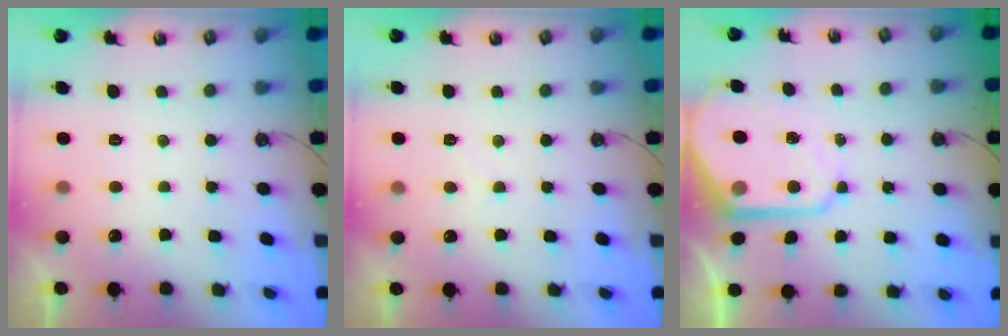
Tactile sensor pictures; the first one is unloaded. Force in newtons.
{"total": 3.5, "press": 3.5, "slide": 0.5}
{"total": 9.6, "press": 9.6, "slide": 0.9}